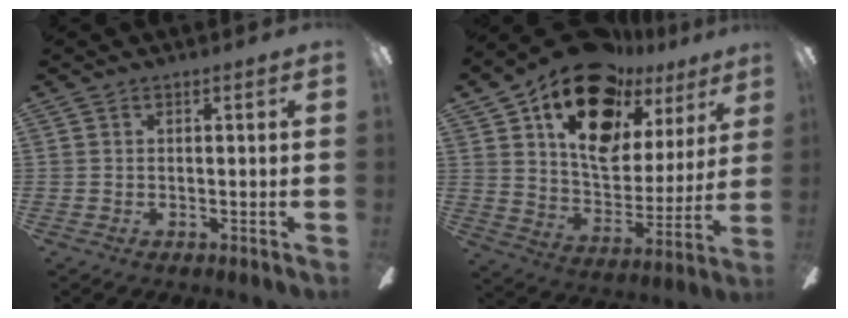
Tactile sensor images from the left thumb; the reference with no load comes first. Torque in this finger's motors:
{"motor_torque": [0.52, 1.22, 1.81, -0.96, 0.18]}